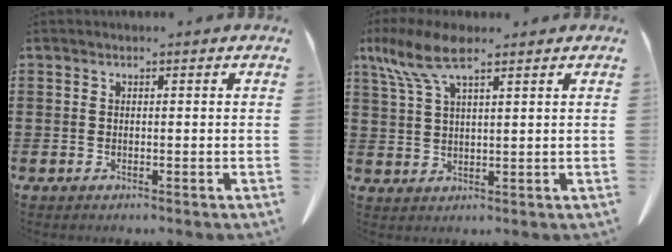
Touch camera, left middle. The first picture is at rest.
{"total": 7.6, "force": [4.8, 2.1, 5.5], "torque": [-0.126, -0.005, 0.084]}